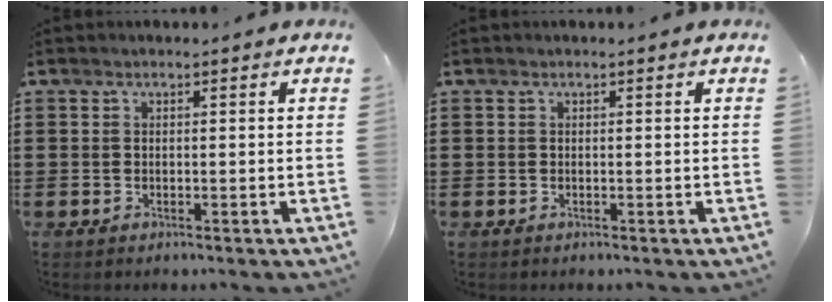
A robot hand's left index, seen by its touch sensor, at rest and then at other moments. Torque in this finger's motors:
{"motor_torque": [0.00, 0.00, 0.00, 0.00]}